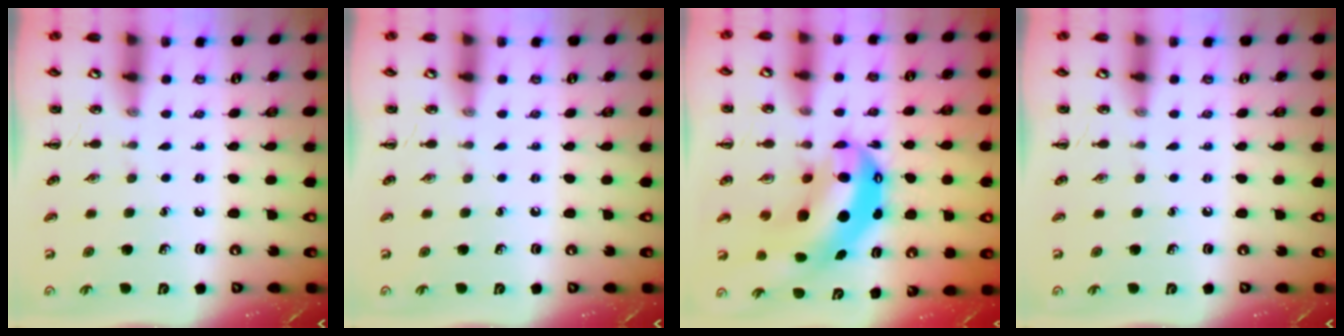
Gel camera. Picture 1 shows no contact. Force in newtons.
{"total": 0.0}
{"total": 11.2, "press": 10.8, "slide": 2.7}
{"total": 0.0}